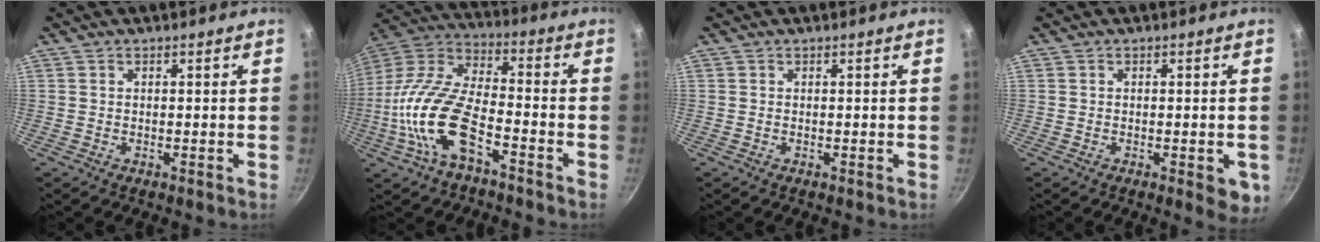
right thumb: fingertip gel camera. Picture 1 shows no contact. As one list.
[{"total": 17.7, "force": [-6.5, 8.1, 14.4], "torque": [-0.304, 0.048, -0.122]}, {"total": 0.0}, {"total": 4.6, "force": [-1.6, 1.7, 4.0], "torque": [-0.033, -0.004, -0.015]}]